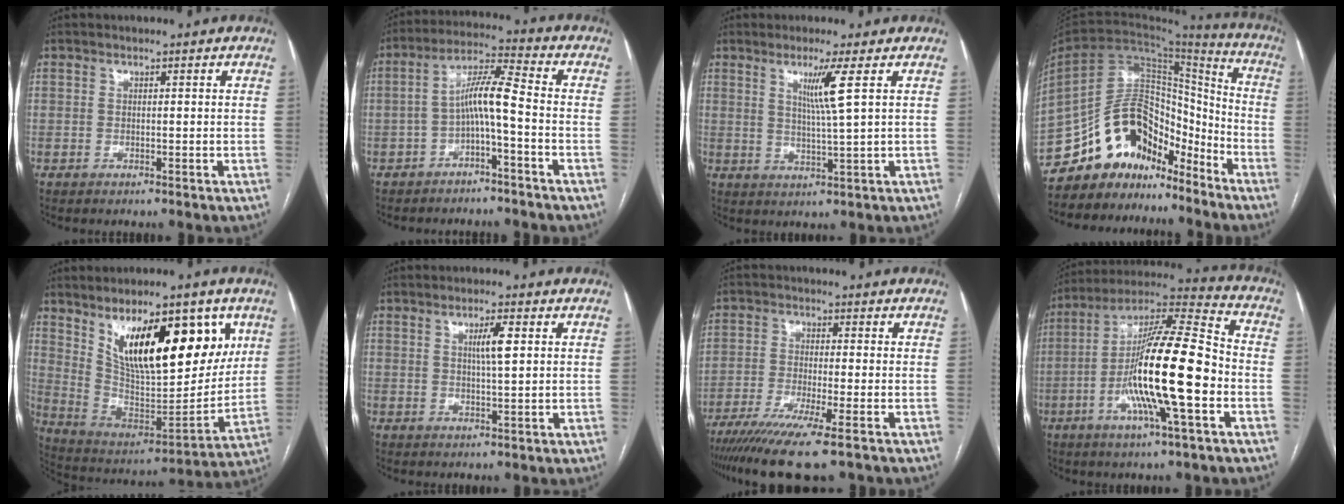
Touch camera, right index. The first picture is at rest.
{"total": 7.1, "force": [-2.1, 0.5, 6.8], "torque": [-0.126, 0.032, -0.038]}
{"total": 5.1, "force": [2.0, -1.4, 4.5], "torque": [-0.086, -0.012, 0.041]}
{"total": 14.9, "force": [-12.4, 6.8, 4.8], "torque": [-0.078, 0.082, -0.217]}
{"total": 21.5, "force": [9.7, 7.5, 17.7], "torque": [-0.278, 0.007, 0.173]}
{"total": 3.7, "force": [1.1, 0.3, 3.6], "torque": [-0.062, 0.001, 0.018]}
{"total": 10.9, "force": [-7.9, 0.2, 7.6], "torque": [-0.127, -0.028, -0.128]}
{"total": 19.3, "force": [-4.4, 1.6, 18.7], "torque": [-0.337, 0.000, -0.081]}